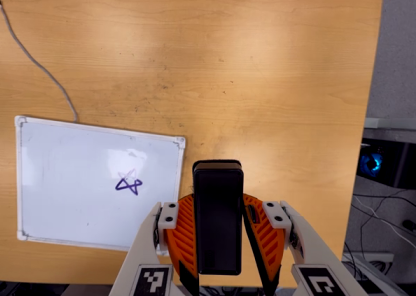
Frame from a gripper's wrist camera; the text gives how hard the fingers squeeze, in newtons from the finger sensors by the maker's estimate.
{"total": 5.0, "left": 3.9, "right": 6.1}